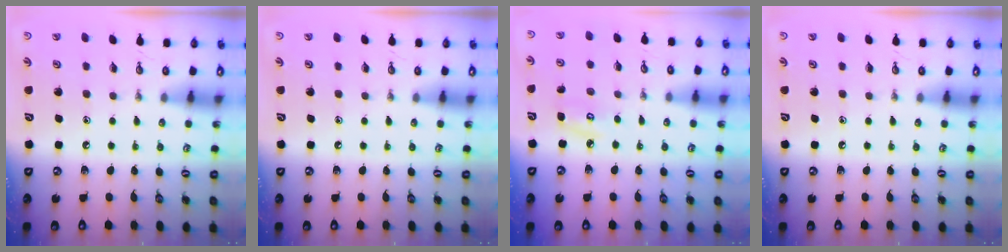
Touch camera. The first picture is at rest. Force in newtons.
{"total": 0.0}
{"total": 5.3, "press": 5.3, "slide": 0.5}
{"total": 0.0}